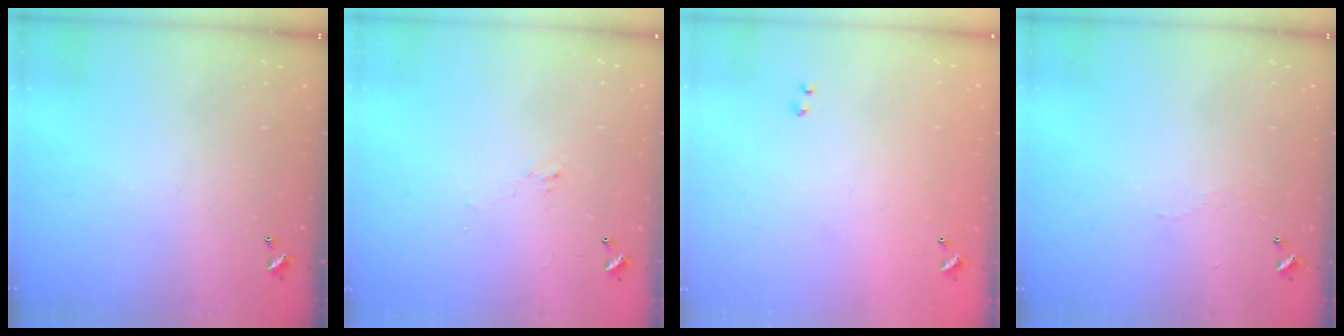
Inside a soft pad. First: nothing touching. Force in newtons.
{"total": 0.6, "press": 0.3, "slide": 0.5}
{"total": 8.2, "press": 8.2, "slide": 0.5}
{"total": 2.0, "press": 1.9, "slide": 0.4}